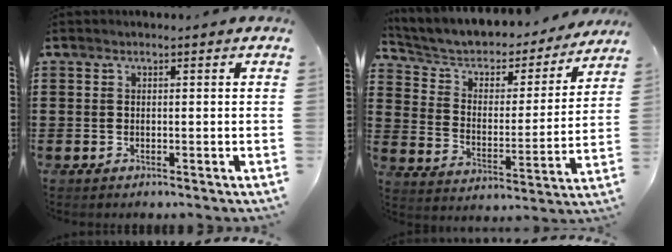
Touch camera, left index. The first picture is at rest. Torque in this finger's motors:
{"motor_torque": [1.17, -0.97, 1.05, 0.21]}